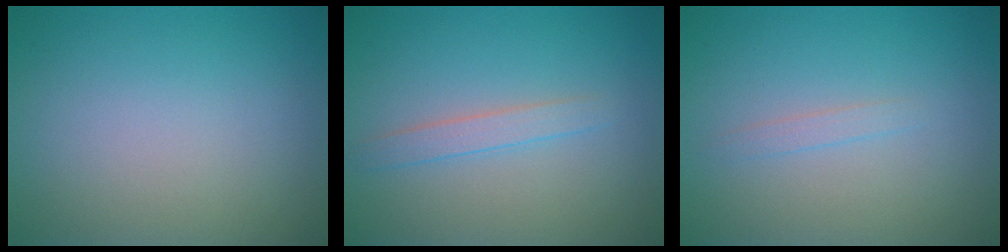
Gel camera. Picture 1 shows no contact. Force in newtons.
{"total": 1.6, "press": 1.6, "slide": 0.1}
{"total": 0.8, "press": 0.8, "slide": 0.0}